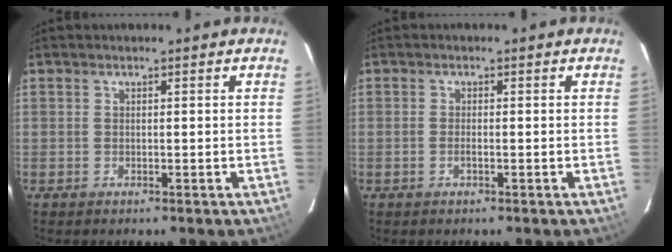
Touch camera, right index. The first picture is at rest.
{"total": 1.2, "force": [-0.6, 0.3, 1.0], "torque": [-0.022, 0.001, -0.011]}